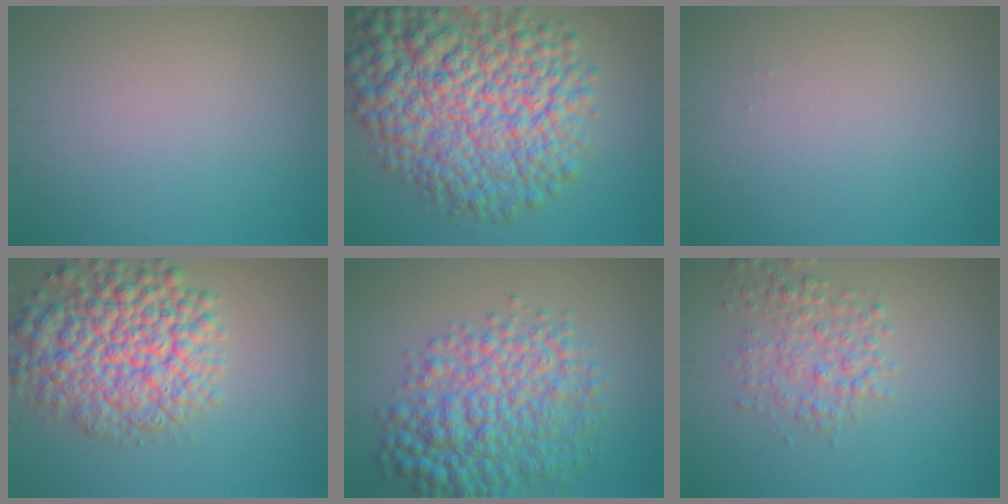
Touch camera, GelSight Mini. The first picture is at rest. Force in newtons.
{"total": 13.3, "press": 13.2, "slide": 0.4}
{"total": 0.0}
{"total": 8.9, "press": 8.9, "slide": 0.4}
{"total": 8.1, "press": 8.1, "slide": 0.1}
{"total": 3.1, "press": 3.1, "slide": 0.1}